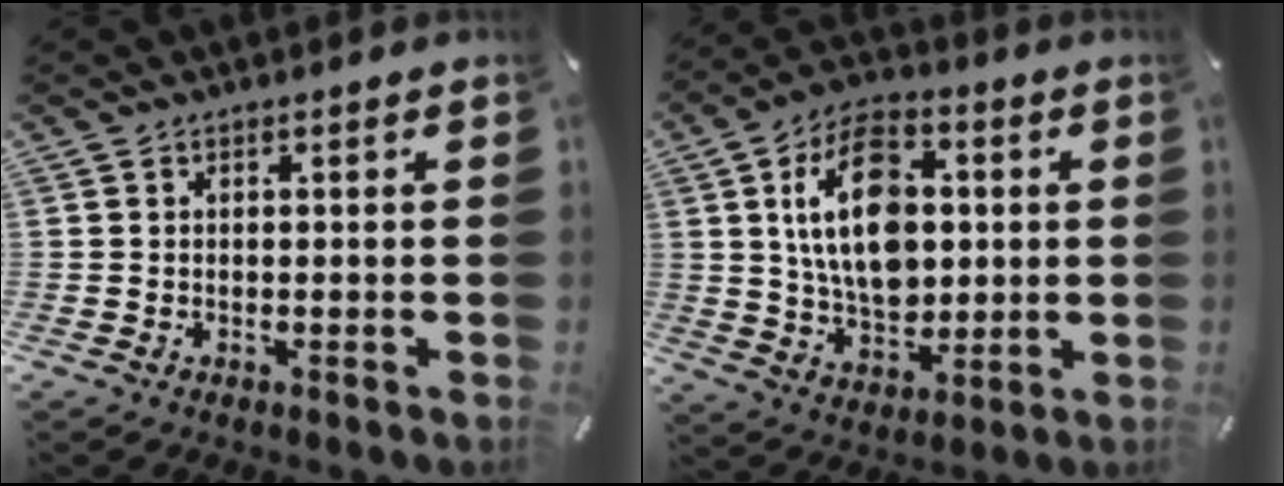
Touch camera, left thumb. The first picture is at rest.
{"total": 16.8, "force": [2.3, 11.3, 12.2], "torque": [-0.237, 0.007, 0.038]}